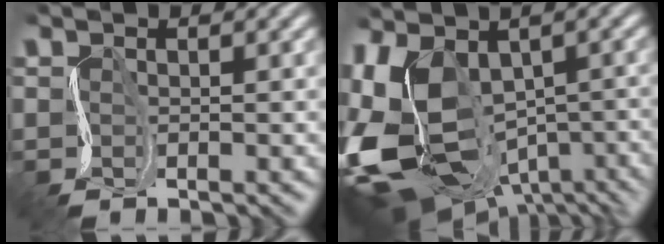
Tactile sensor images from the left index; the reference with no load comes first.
{"total": 14.5, "force": [-3.9, 8.6, 11.0], "torque": [-0.244, -0.049, -0.020]}